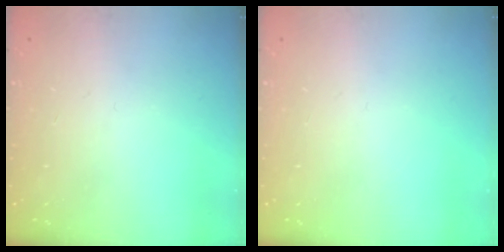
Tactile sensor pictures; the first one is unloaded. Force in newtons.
{"total": 0.0}